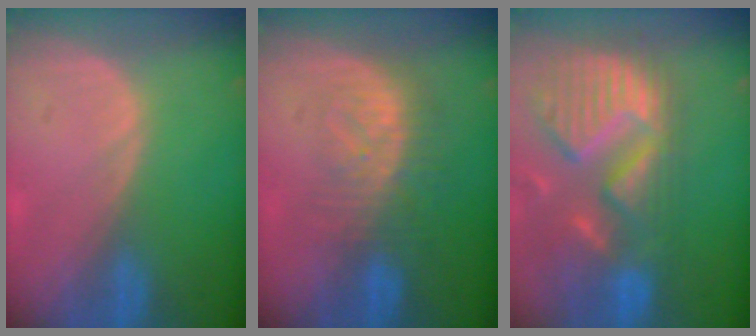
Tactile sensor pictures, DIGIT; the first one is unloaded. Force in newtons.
{"total": 8.3, "press": 7.2, "slide": 4.0}
{"total": 14.0, "press": 11.7, "slide": 7.8}